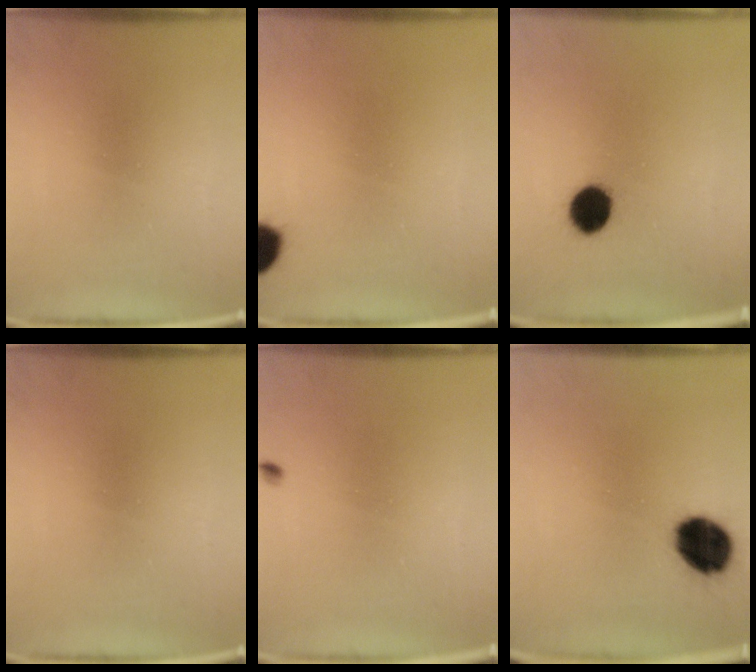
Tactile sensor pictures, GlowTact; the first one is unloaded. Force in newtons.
{"total": 7.0}
{"total": 7.0}
{"total": 0.0}
{"total": 0.6}
{"total": 11.7}